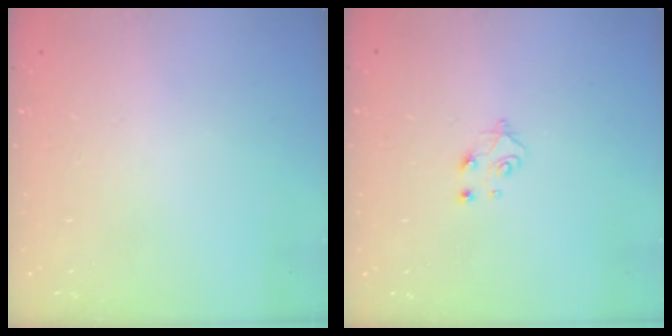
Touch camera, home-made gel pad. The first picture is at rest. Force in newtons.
{"total": 4.9, "press": 4.9, "slide": 0.5}